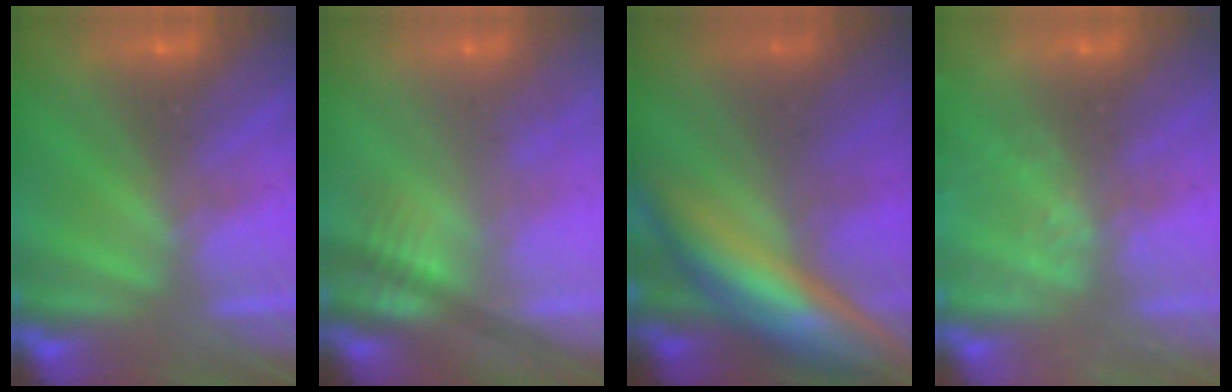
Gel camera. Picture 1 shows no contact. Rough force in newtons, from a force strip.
{"total": 2.5}
{"total": 9.0}
{"total": 2.4}